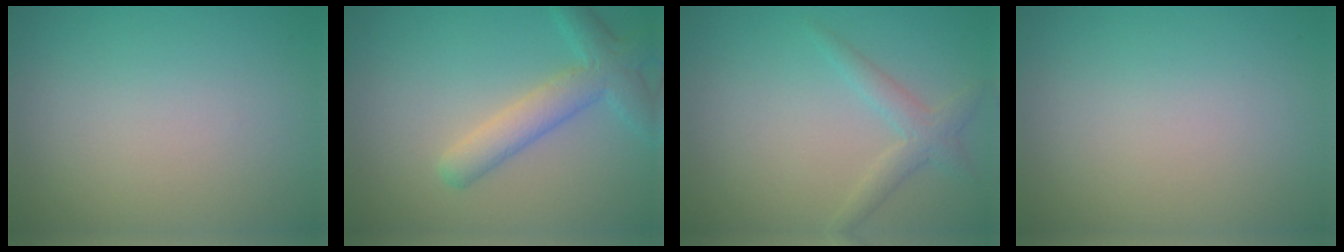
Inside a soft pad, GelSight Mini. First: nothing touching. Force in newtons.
{"total": 4.2, "press": 4.2, "slide": 0.1}
{"total": 2.2, "press": 2.1, "slide": 0.1}
{"total": 0.0}